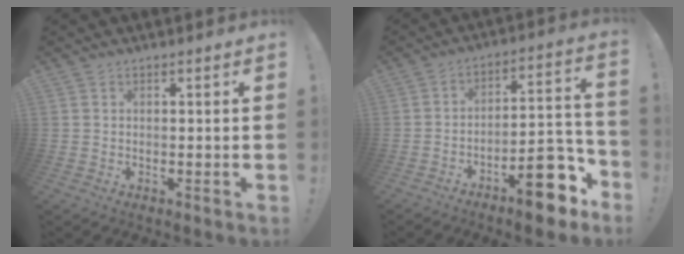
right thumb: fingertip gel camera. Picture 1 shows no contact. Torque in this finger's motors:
{"motor_torque": [2.32, 0.97, 0.96, -1.02, 0.36]}